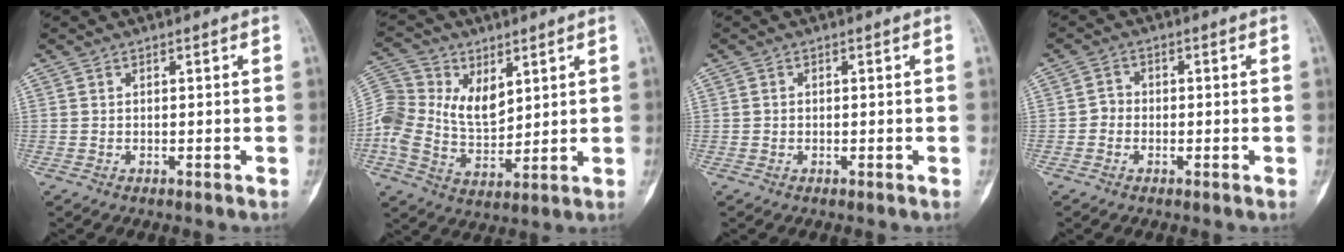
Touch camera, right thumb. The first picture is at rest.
{"total": 13.1, "force": [3.7, 9.6, 8.1], "torque": [-0.145, -0.006, 0.069]}
{"total": 0.7, "force": [0.0, 0.6, 0.2], "torque": [0.002, 0.003, -0.001]}
{"total": 2.3, "force": [-0.6, 2.1, 0.7], "torque": [0.004, 0.010, -0.018]}